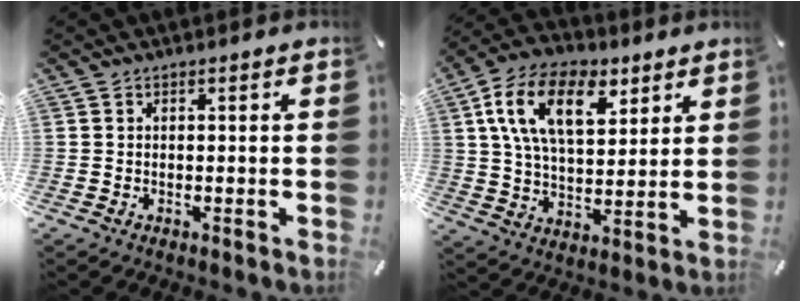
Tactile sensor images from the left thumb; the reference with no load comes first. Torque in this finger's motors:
{"motor_torque": [2.50, 2.51, 1.47, -1.30, 0.26]}